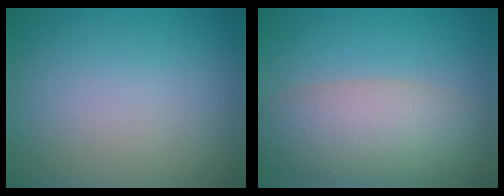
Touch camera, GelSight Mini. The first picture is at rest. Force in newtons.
{"total": 6.6, "press": 6.6, "slide": 0.4}